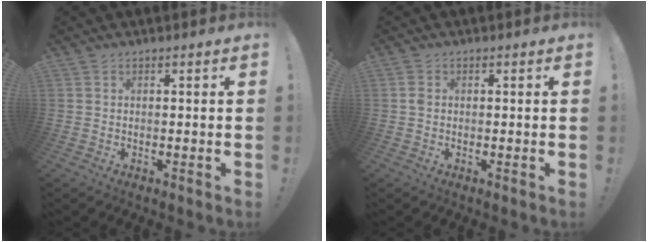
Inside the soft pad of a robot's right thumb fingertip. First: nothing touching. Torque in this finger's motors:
{"motor_torque": [0.45, 0.56, 0.48, -0.25, -0.03]}